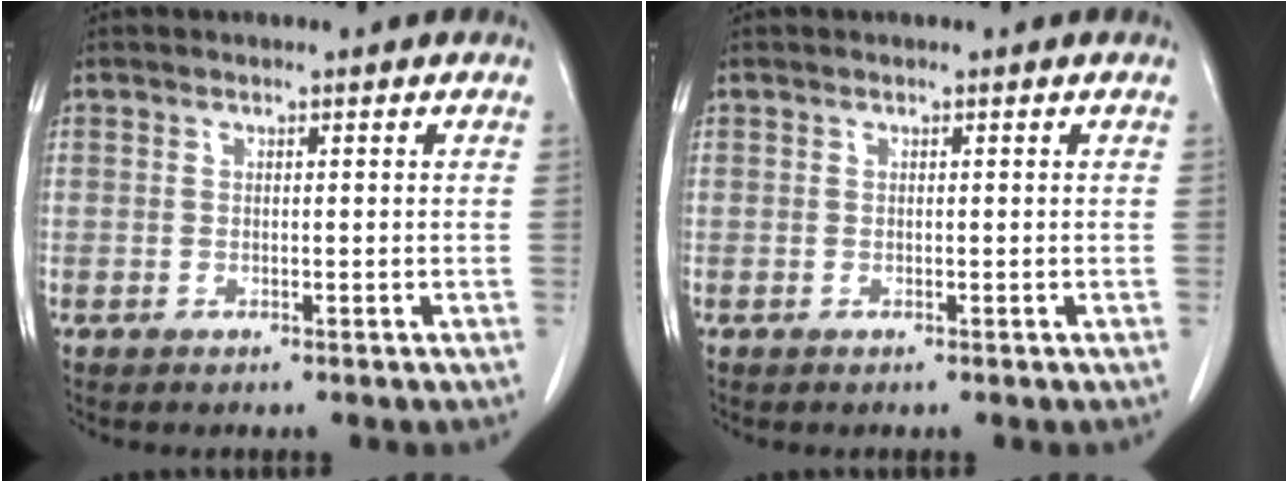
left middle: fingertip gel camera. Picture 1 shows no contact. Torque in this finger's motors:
{"motor_torque": [0.13, -0.12, -0.03, -0.04]}